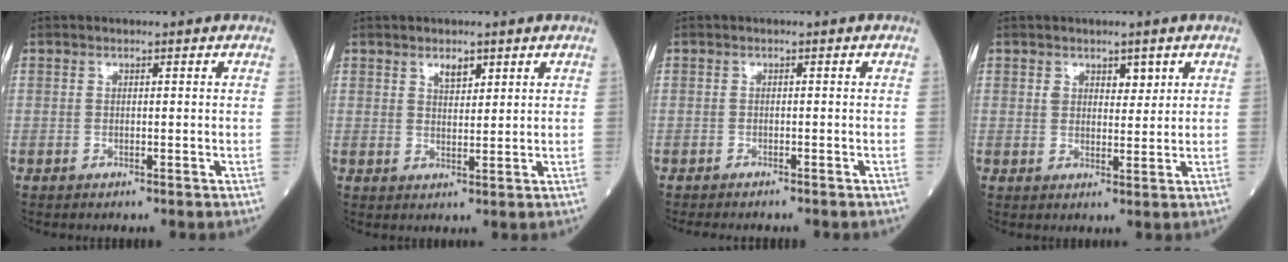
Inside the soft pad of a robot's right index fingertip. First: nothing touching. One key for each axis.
{"total": 2.5, "fx": 1.7, "fy": 1.0, "fz": 1.6, "tx": -0.026, "ty": -0.002, "tz": 0.031}
{"total": 5.5, "fx": -4.9, "fy": 0.6, "fz": 2.4, "tx": -0.024, "ty": -0.008, "tz": -0.066}
{"total": 2.8, "fx": 1.5, "fy": 1.7, "fz": 1.6, "tx": -0.017, "ty": 0.001, "tz": 0.024}